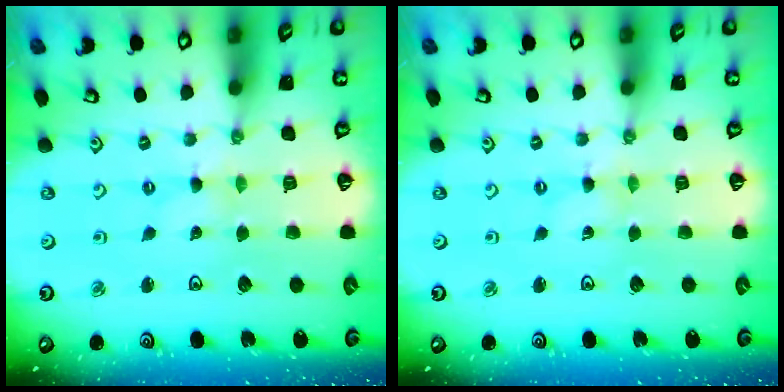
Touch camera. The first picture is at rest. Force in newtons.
{"total": 0.0}